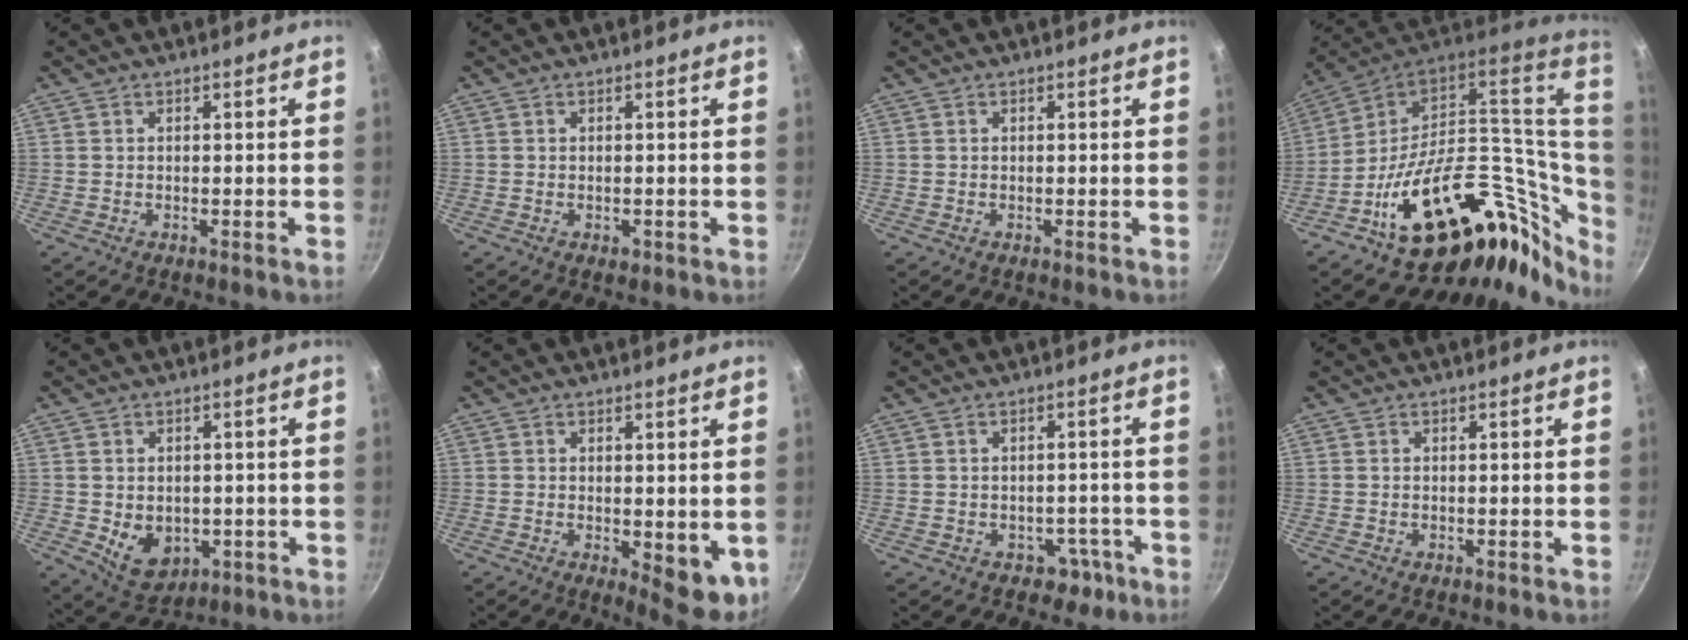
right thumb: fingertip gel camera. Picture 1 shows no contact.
{"total": 1.2, "force": [-0.4, 0.7, 0.9], "torque": [-0.011, 0.001, -0.006]}
{"total": 0.0}
{"total": 33.1, "force": [2.4, 21.9, 24.7], "torque": [-0.351, 0.004, 0.052]}
{"total": 8.0, "force": [-1.3, 6.1, 5.0], "torque": [-0.056, -0.009, -0.001]}
{"total": 7.6, "force": [-0.7, 3.3, 6.8], "torque": [-0.071, -0.010, -0.002]}
{"total": 4.0, "force": [-2.0, 3.2, 1.3], "torque": [0.012, 0.034, -0.006]}
{"total": 0.0}